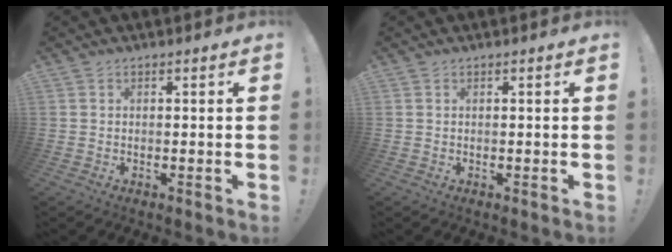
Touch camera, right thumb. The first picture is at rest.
{"total": 0.0}